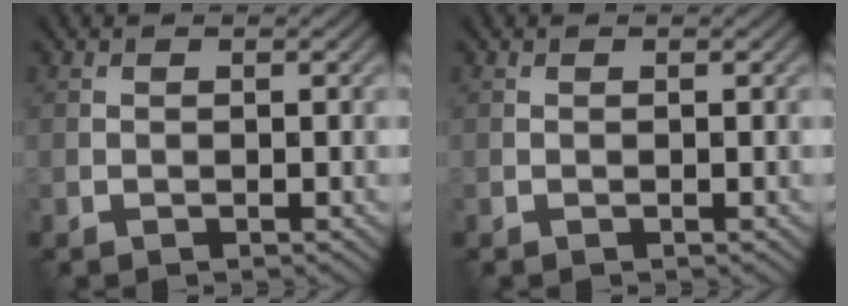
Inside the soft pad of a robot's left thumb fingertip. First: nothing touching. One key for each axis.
{"total": 0.0}